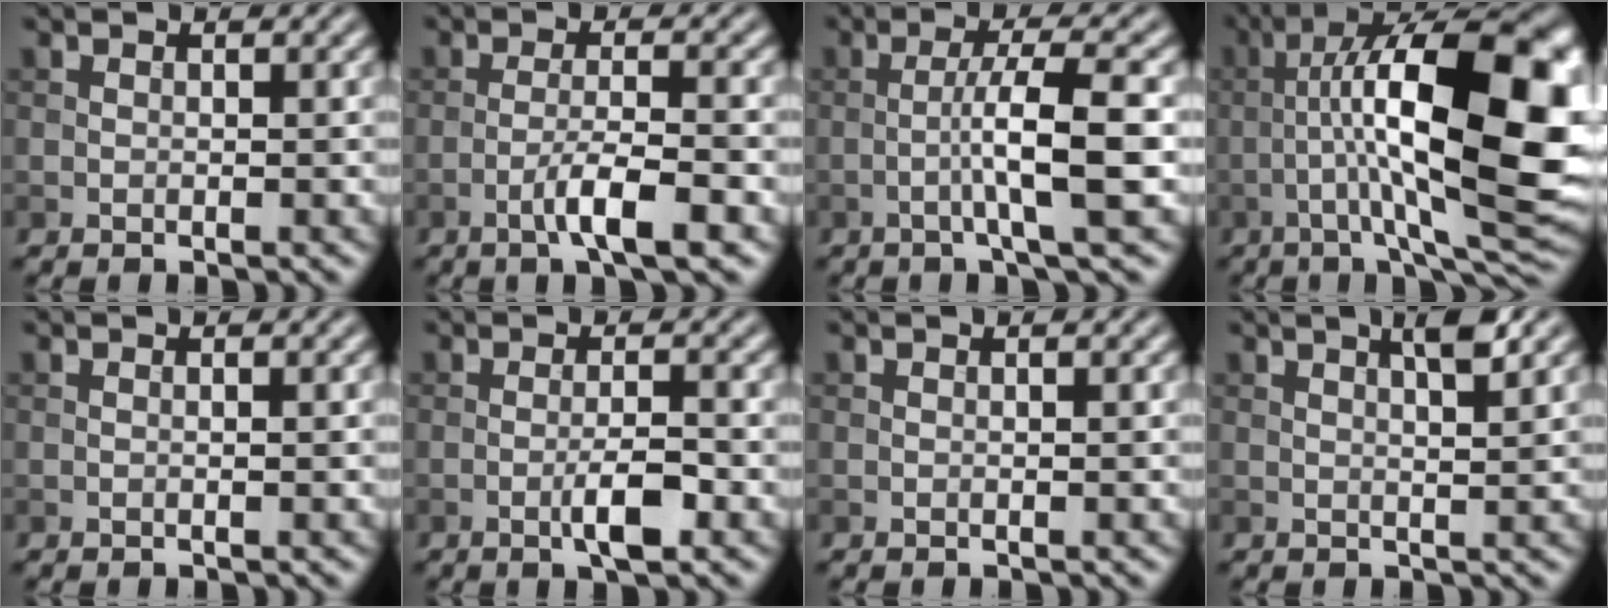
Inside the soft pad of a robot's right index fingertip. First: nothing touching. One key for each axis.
{"total": 4.3, "fx": -2.0, "fy": 0.6, "fz": 3.7, "tx": -0.068, "ty": 0.007, "tz": -0.041}
{"total": 5.8, "fx": -1.2, "fy": 0.5, "fz": 5.7, "tx": -0.090, "ty": 0.015, "tz": -0.028}
{"total": 17.2, "fx": -0.3, "fy": 4.6, "fz": 16.6, "tx": -0.249, "ty": 0.032, "tz": -0.005}
{"total": 0.6, "fx": 0.0, "fy": 0.1, "fz": 0.6, "tx": -0.009, "ty": -0.001, "tz": -0.001}
{"total": 3.3, "fx": -1.2, "fy": 0.6, "fz": 3.0, "tx": -0.053, "ty": 0.003, "tz": -0.025}
{"total": 0.0}
{"total": 2.8, "fx": 1.5, "fy": 0.5, "fz": 2.4, "tx": -0.024, "ty": 0.006, "tz": 0.021}